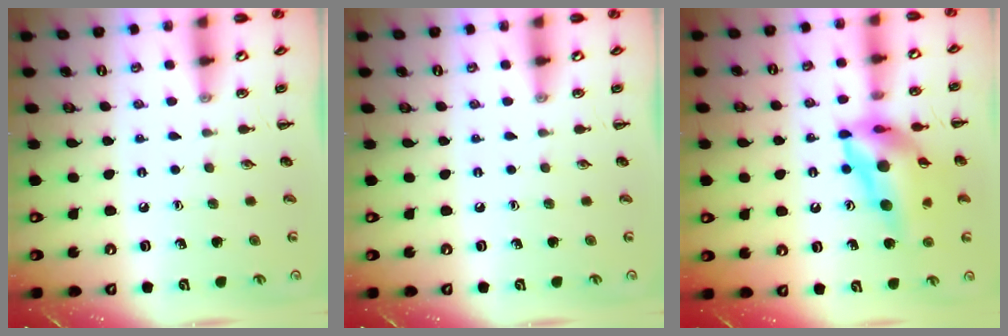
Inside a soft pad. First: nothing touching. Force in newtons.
{"total": 0.0}
{"total": 15.6, "press": 14.8, "slide": 5.0}